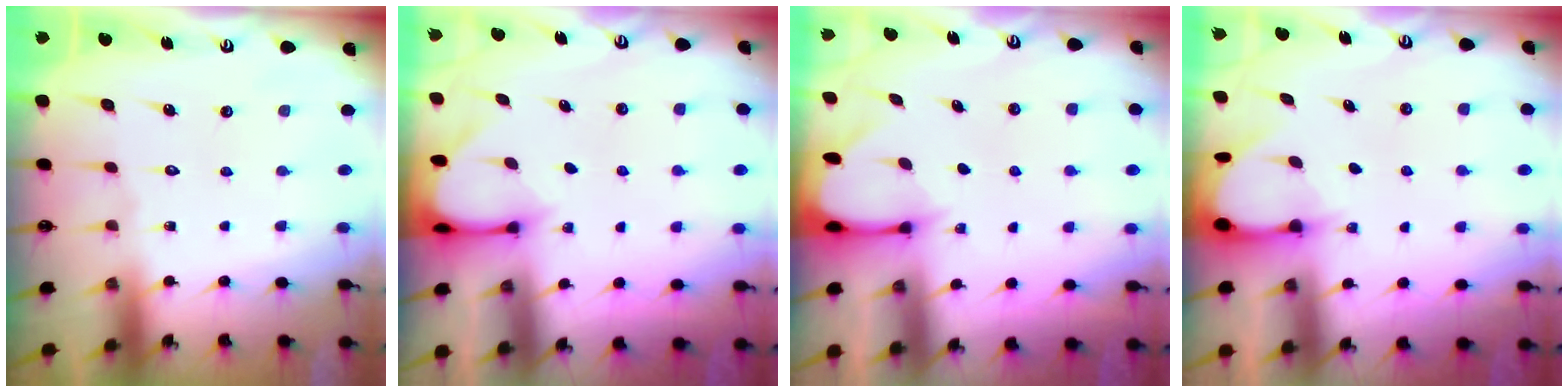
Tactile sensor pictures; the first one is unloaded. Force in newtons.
{"total": 3.4, "press": 3.4, "slide": 0.3}
{"total": 2.3, "press": 2.3, "slide": 0.3}
{"total": 3.2, "press": 3.1, "slide": 0.4}